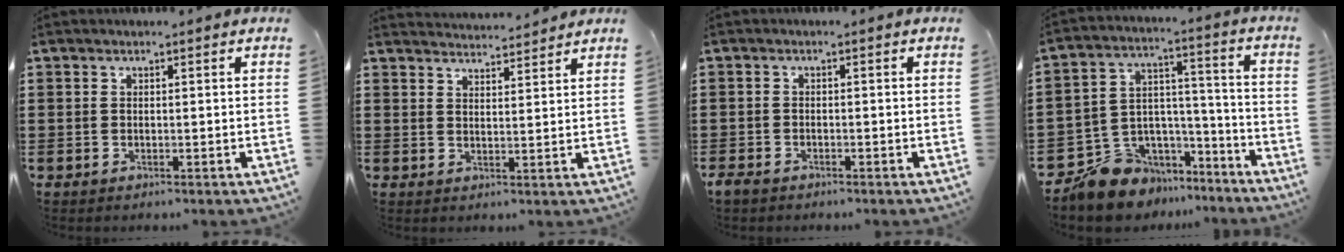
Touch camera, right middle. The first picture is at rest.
{"total": 3.0, "force": [2.9, -0.2, -0.5], "torque": [-0.001, -0.015, 0.055]}
{"total": 1.5, "force": [-1.3, 0.6, 0.4], "torque": [-0.026, -0.001, -0.032]}
{"total": 9.4, "force": [-8.0, 4.9, 0.2], "torque": [-0.038, 0.006, -0.156]}